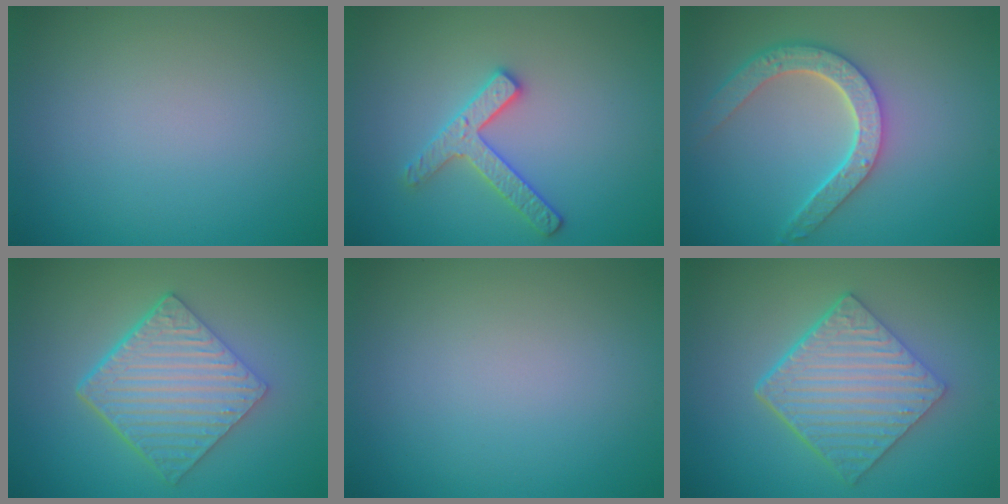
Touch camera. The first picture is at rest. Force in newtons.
{"total": 2.6, "press": 2.6, "slide": 0.4}
{"total": 4.8, "press": 3.9, "slide": 2.8}
{"total": 6.7, "press": 4.5, "slide": 4.9}
{"total": 0.0}
{"total": 6.4, "press": 4.5, "slide": 4.7}